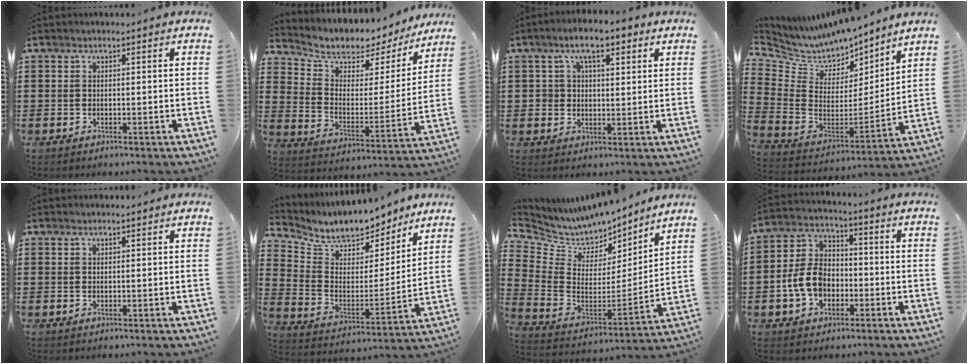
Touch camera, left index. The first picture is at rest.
{"total": 5.4, "force": [4.7, 2.5, 0.9], "torque": [-0.047, -0.043, 0.074]}
{"total": 6.7, "force": [3.9, 3.5, 4.2], "torque": [-0.099, 0.010, 0.067]}
{"total": 7.0, "force": [6.6, 2.4, 0.2], "torque": [-0.054, -0.062, 0.116]}
{"total": 0.8, "force": [0.8, 0.1, 0.3], "torque": [-0.007, 0.000, 0.014]}
{"total": 8.8, "force": [8.0, 3.0, 2.1], "torque": [-0.080, -0.055, 0.140]}
{"total": 6.6, "force": [5.7, 3.2, 0.8], "torque": [-0.067, -0.057, 0.097]}
{"total": 8.1, "force": [-2.1, 5.9, 5.0], "torque": [-0.128, 0.011, -0.046]}